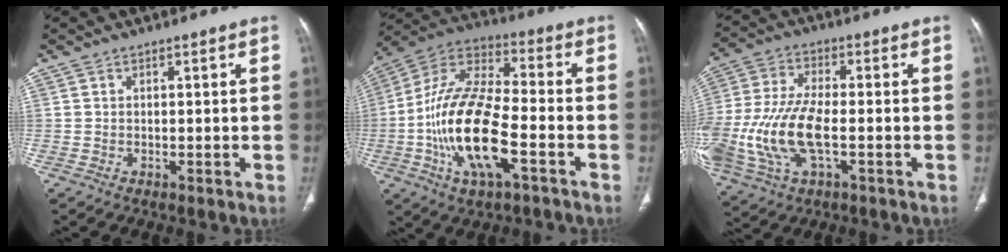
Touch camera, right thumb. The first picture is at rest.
{"total": 19.6, "force": [-5.6, 7.6, 17.2], "torque": [-0.340, 0.030, -0.102]}
{"total": 17.9, "force": [-3.9, 8.2, 15.4], "torque": [-0.358, 0.006, -0.065]}